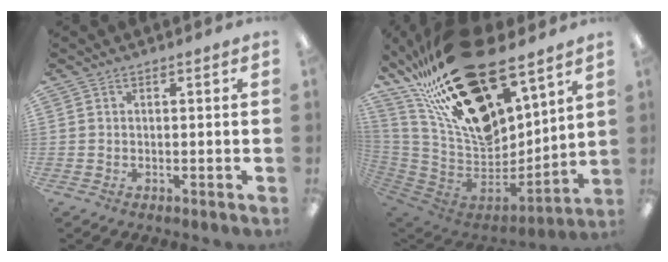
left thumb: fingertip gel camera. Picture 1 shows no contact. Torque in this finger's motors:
{"motor_torque": [2.59, 2.42, 1.38, -1.38, 0.69]}